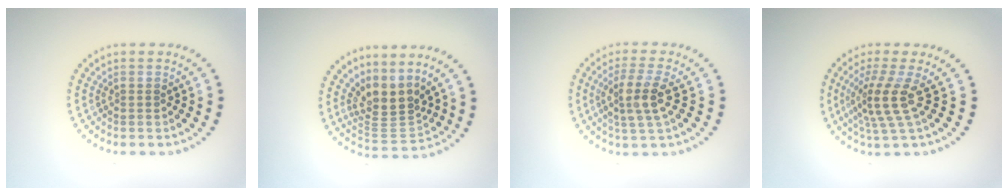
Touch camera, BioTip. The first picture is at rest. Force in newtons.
{"total": 3.6, "press": 2.6, "slide": 2.5}
{"total": 3.3, "press": 2.8, "slide": 1.8}
{"total": 3.9, "press": 2.8, "slide": 2.7}